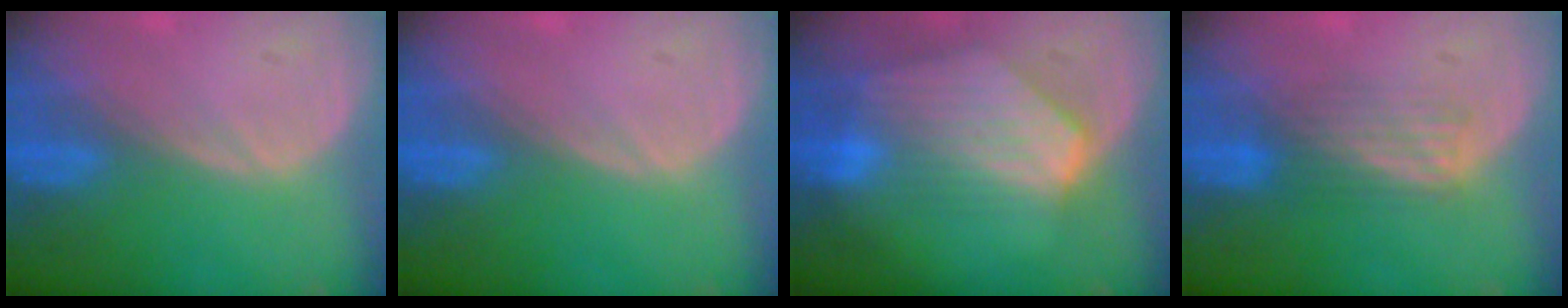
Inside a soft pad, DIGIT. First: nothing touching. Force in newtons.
{"total": 0.0}
{"total": 8.6, "press": 7.7, "slide": 3.8}
{"total": 3.8, "press": 3.8, "slide": 0.1}